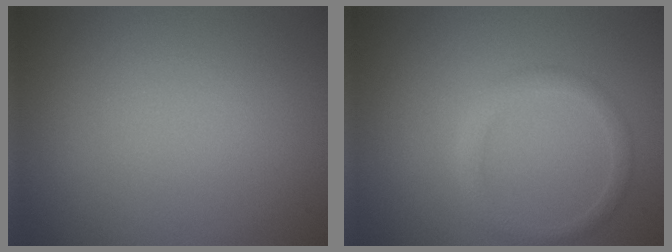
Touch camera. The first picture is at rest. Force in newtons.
{"total": 1.9, "press": 1.8, "slide": 0.1}